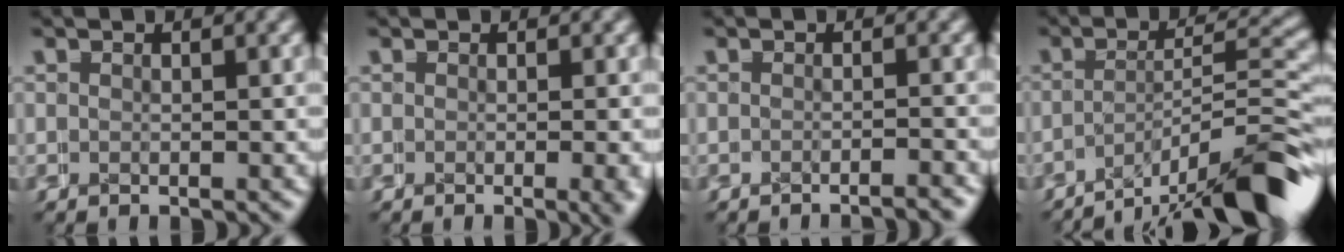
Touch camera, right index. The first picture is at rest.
{"total": 1.3, "force": [-0.4, -0.1, 1.2], "torque": [-0.013, -0.004, -0.005]}
{"total": 1.6, "force": [-1.6, -0.1, 0.0], "torque": [0.006, 0.007, -0.031]}
{"total": 8.0, "force": [-6.1, 1.5, 4.9], "torque": [-0.045, 0.008, -0.090]}